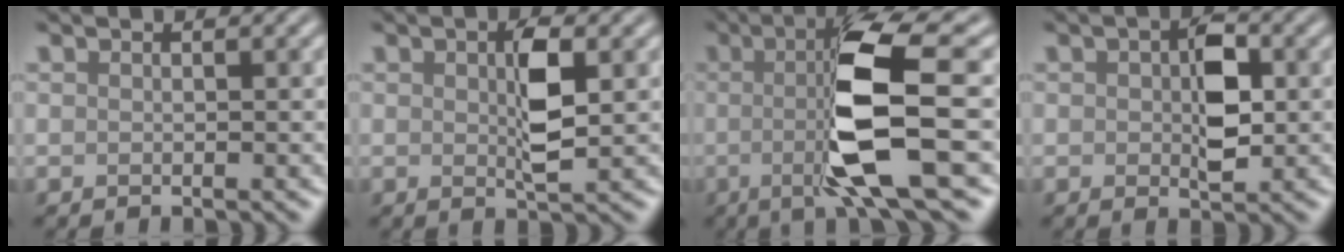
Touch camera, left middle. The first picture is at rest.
{"total": 3.6, "force": [0.5, 1.2, 3.4], "torque": [-0.061, -0.001, 0.009]}
{"total": 9.4, "force": [-0.3, 1.8, 9.2], "torque": [-0.149, -0.008, -0.005]}
{"total": 4.3, "force": [0.2, 2.2, 3.6], "torque": [-0.058, 0.000, 0.002]}